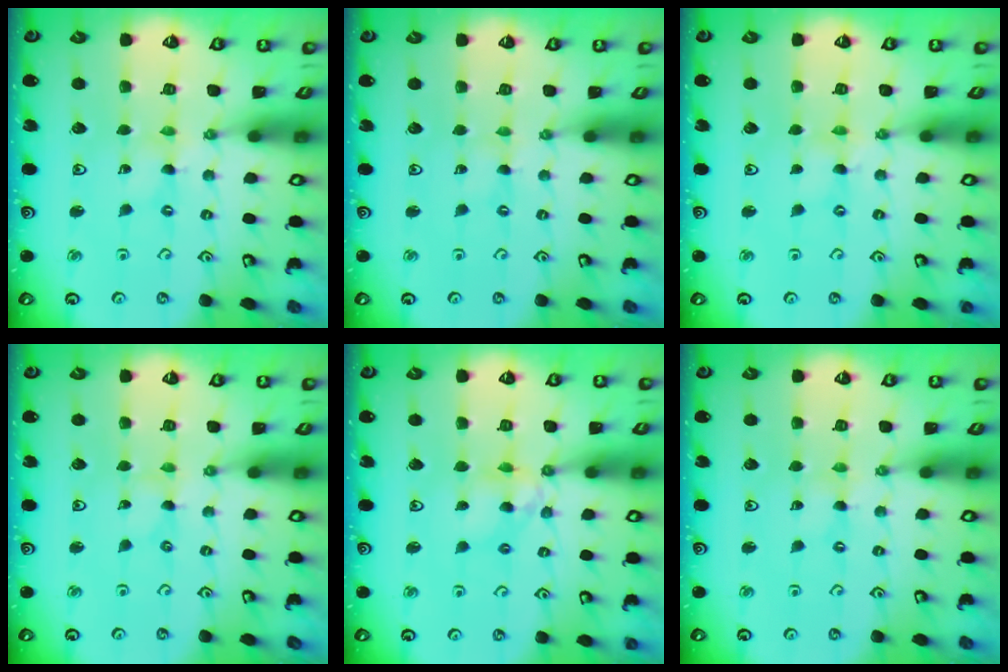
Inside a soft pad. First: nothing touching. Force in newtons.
{"total": 0.0}
{"total": 0.8, "press": 0.8, "slide": 0.2}
{"total": 0.0}
{"total": 7.6, "press": 7.6, "slide": 0.6}
{"total": 0.0}